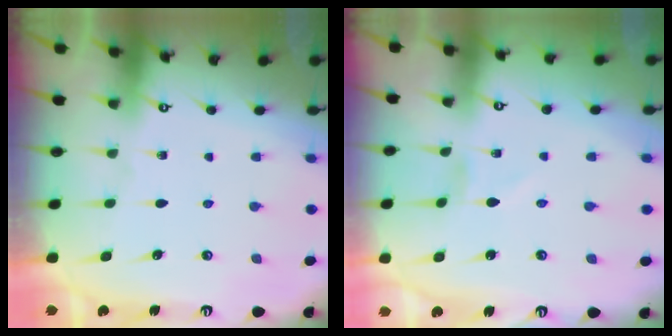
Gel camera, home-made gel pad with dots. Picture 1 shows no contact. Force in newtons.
{"total": 1.1, "press": 1.1, "slide": 0.1}